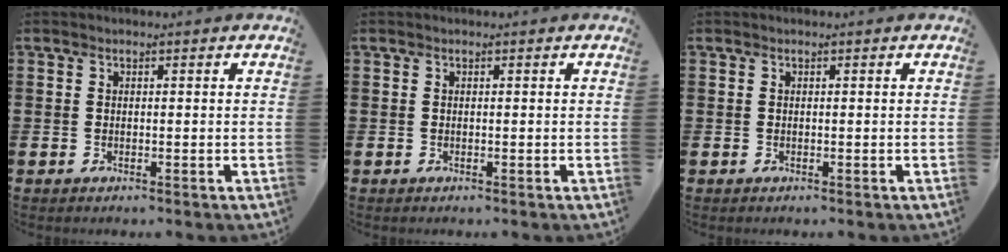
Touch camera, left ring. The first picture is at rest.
{"total": 0.0}
{"total": 0.0}